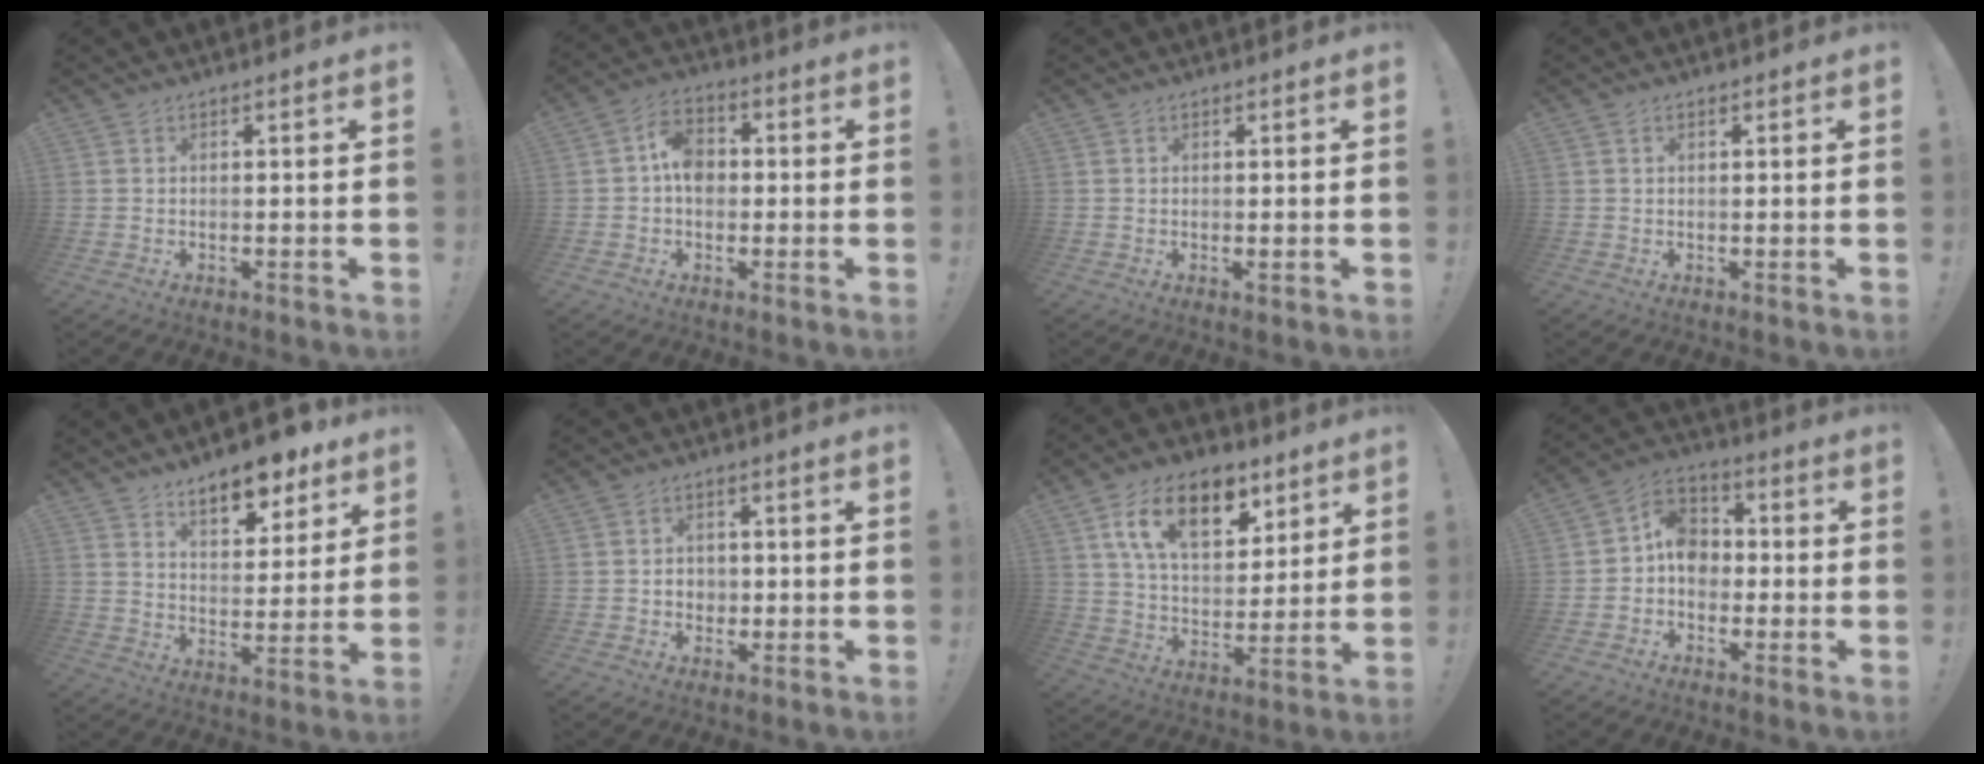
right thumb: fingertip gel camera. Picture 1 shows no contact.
{"total": 8.0, "force": [0.2, 6.1, 5.2], "torque": [-0.078, 0.016, 0.006]}
{"total": 0.6, "force": [0.2, 0.1, 0.6], "torque": [-0.007, -0.003, 0.003]}
{"total": 0.7, "force": [0.4, 0.2, 0.5], "torque": [-0.005, 0.000, 0.006]}
{"total": 11.7, "force": [9.0, 4.7, 5.8], "torque": [-0.078, -0.061, 0.157]}
{"total": 3.4, "force": [-0.5, 3.2, 1.1], "torque": [-0.014, 0.000, -0.010]}
{"total": 18.3, "force": [9.5, 10.2, 11.9], "torque": [-0.188, -0.033, 0.169]}
{"total": 9.7, "force": [-1.2, 8.2, 5.0], "torque": [-0.080, 0.023, -0.015]}